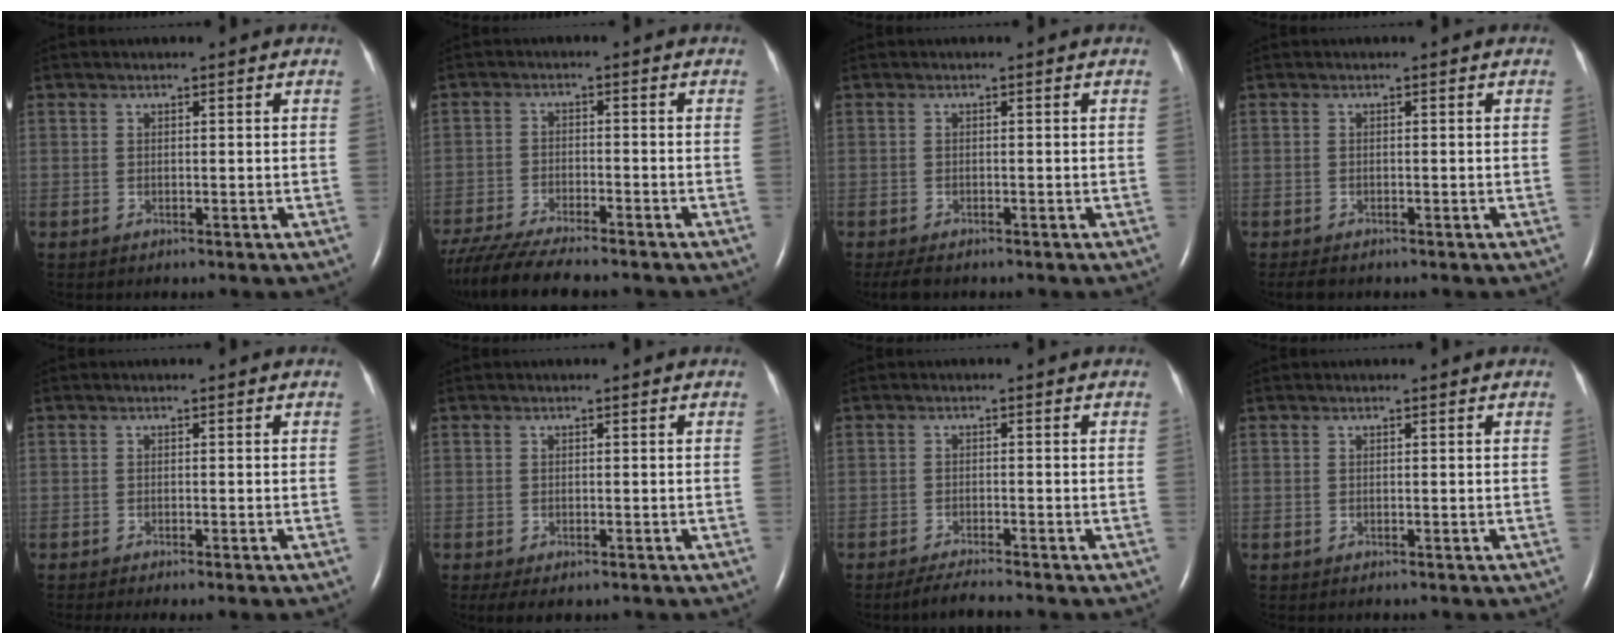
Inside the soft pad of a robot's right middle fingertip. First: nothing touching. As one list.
[{"total": 13.2, "force": [-11.3, 1.8, 6.5], "torque": [-0.114, -0.028, -0.177]}, {"total": 2.8, "force": [-2.2, 1.0, 1.5], "torque": [-0.031, -0.008, -0.031]}, {"total": 1.4, "force": [-1.2, 0.5, 0.6], "torque": [-0.016, -0.004, -0.016]}, {"total": 3.1, "force": [-2.6, -0.4, 1.7], "torque": [-0.019, 0.000, -0.034]}, {"total": 3.2, "force": [-2.1, 1.4, 2.0], "torque": [-0.036, -0.010, -0.026]}, {"total": 2.9, "force": [-2.7, -0.4, 1.0], "torque": [-0.030, -0.017, -0.047]}, {"total": 0.0}]